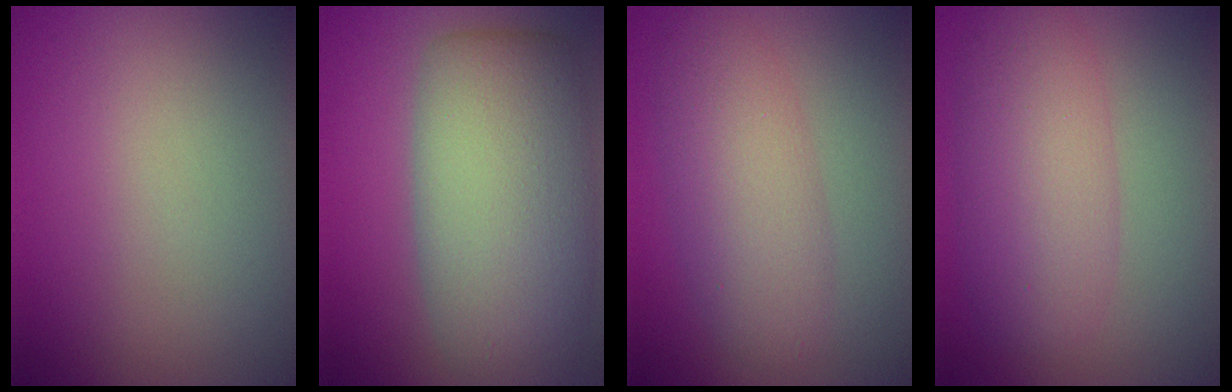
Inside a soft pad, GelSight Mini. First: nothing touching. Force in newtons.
{"total": 10.1, "press": 10.1, "slide": 0.7}
{"total": 5.1, "press": 5.1, "slide": 0.0}
{"total": 5.9, "press": 5.9, "slide": 0.2}